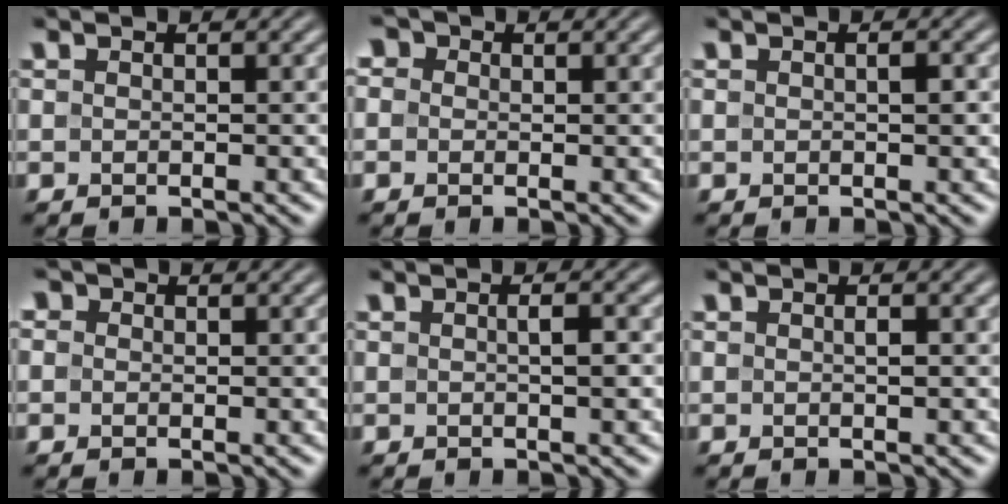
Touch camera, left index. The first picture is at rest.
{"total": 2.6, "force": [1.0, 2.1, 1.1], "torque": [-0.013, 0.017, -0.017]}
{"total": 0.8, "force": [0.1, 0.3, 0.8], "torque": [-0.013, 0.002, 0.002]}
{"total": 1.2, "force": [0.4, 1.1, 0.4], "torque": [-0.006, 0.004, -0.011]}
{"total": 1.3, "force": [0.0, 0.2, 1.3], "torque": [-0.024, 0.004, 0.002]}
{"total": 0.7, "force": [0.1, 0.1, 0.7], "torque": [-0.014, 0.003, 0.002]}